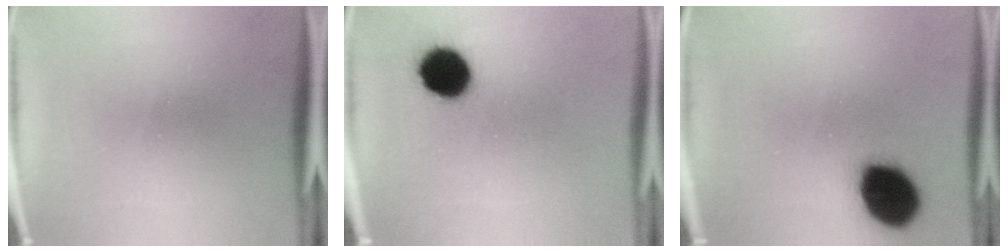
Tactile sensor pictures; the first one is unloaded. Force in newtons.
{"total": 9.7}
{"total": 16.3}